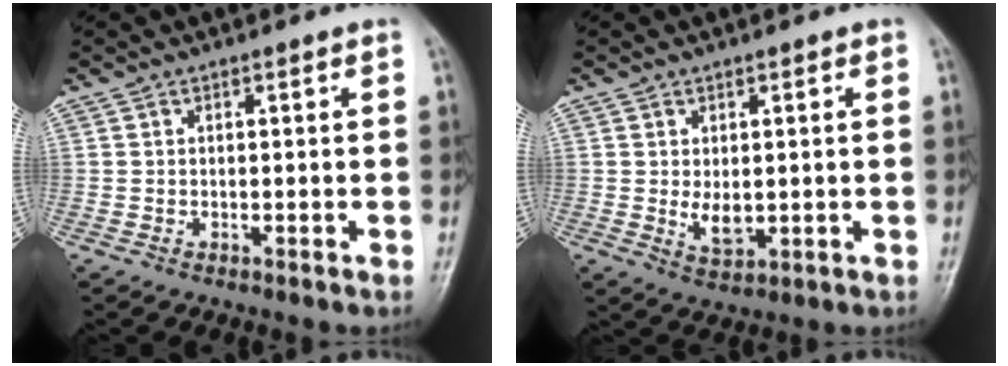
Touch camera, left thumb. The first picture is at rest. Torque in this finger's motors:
{"motor_torque": [0.71, 0.82, 0.73, 0.06, 0.02]}